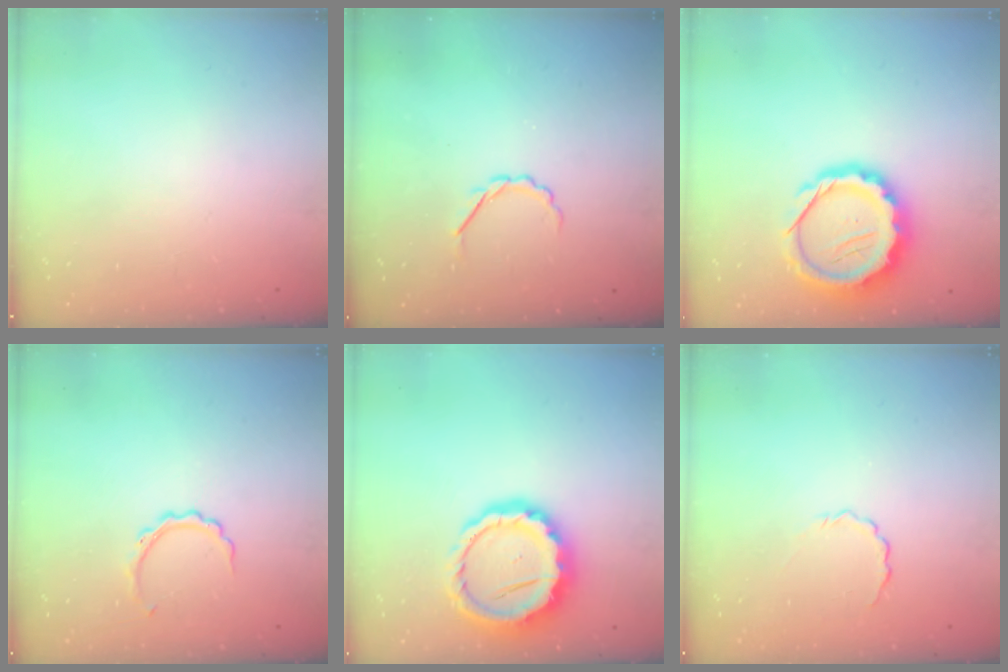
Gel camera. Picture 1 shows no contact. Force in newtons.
{"total": 2.5, "press": 2.4, "slide": 0.8}
{"total": 14.4, "press": 14.1, "slide": 3.1}
{"total": 4.6, "press": 4.5, "slide": 0.7}
{"total": 13.9, "press": 13.6, "slide": 2.5}
{"total": 2.7, "press": 2.5, "slide": 0.8}